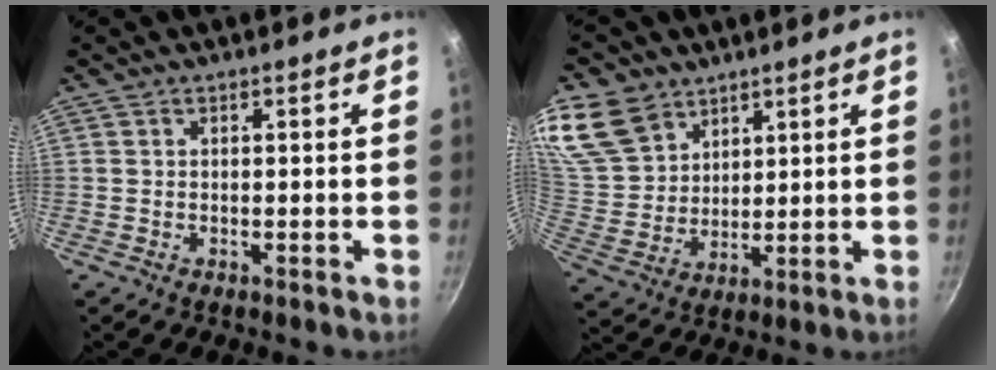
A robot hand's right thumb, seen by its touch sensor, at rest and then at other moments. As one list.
[{"total": 16.8, "force": [10.1, 11.8, 6.5], "torque": [-0.134, -0.020, 0.207]}]